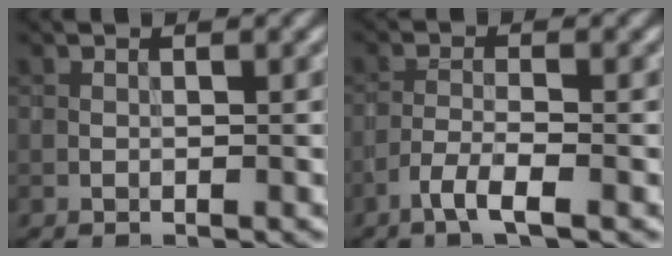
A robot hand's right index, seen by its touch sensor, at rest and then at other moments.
{"total": 2.8, "force": [-1.8, 0.3, 2.1], "torque": [-0.043, 0.003, -0.042]}